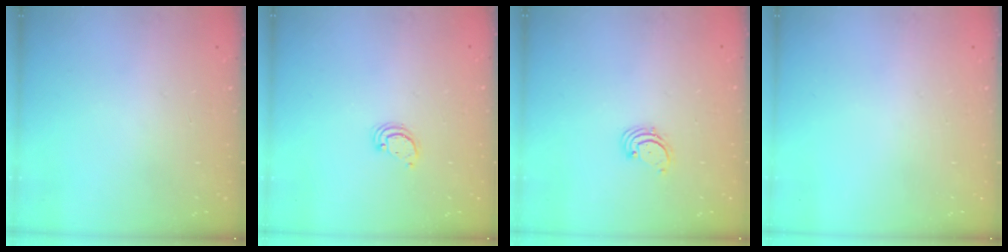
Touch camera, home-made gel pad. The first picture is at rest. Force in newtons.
{"total": 2.6, "press": 2.6, "slide": 0.2}
{"total": 1.7, "press": 1.7, "slide": 0.2}
{"total": 0.0}